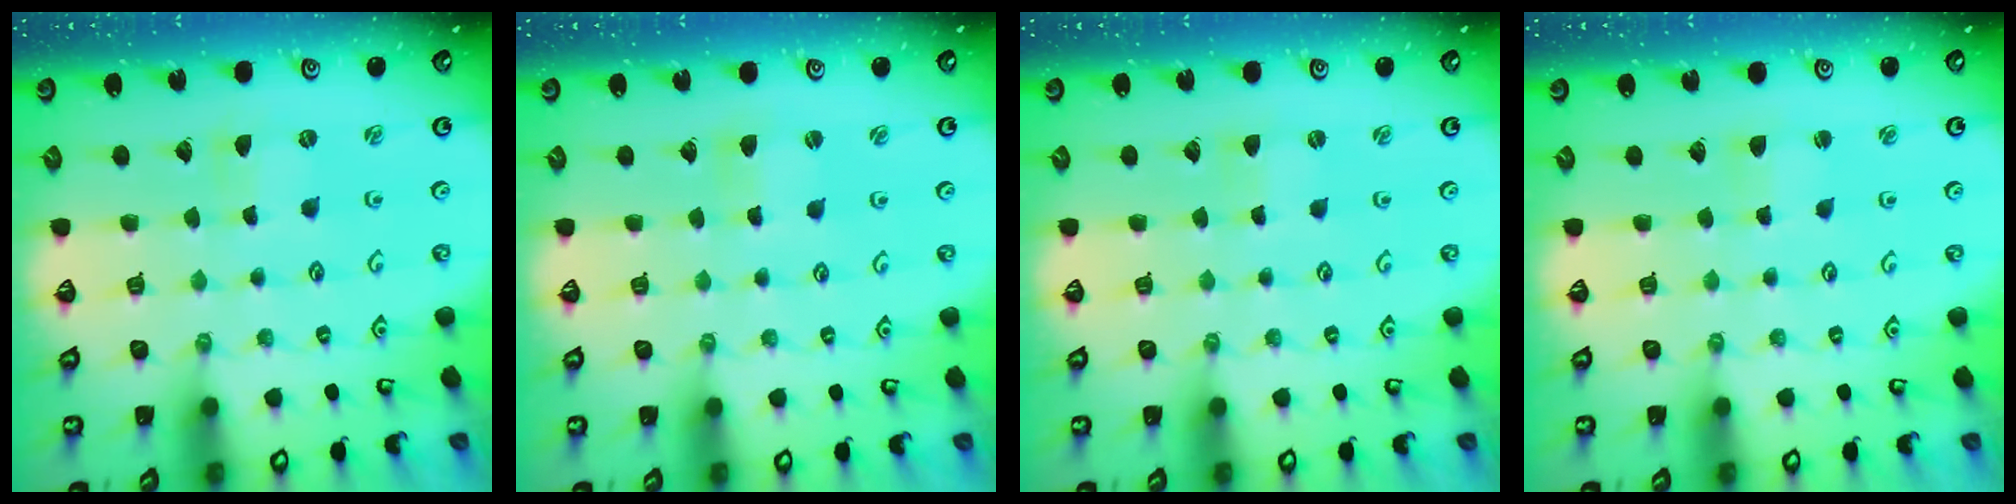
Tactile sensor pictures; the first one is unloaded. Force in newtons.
{"total": 1.5, "press": 1.4, "slide": 0.3}
{"total": 0.0}
{"total": 2.7, "press": 2.7, "slide": 0.3}